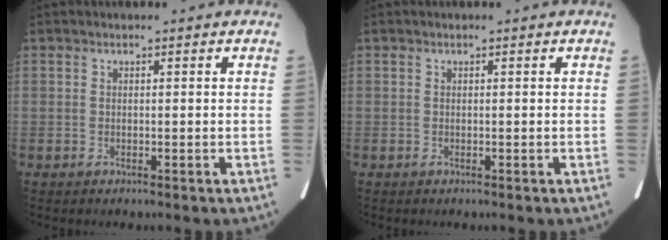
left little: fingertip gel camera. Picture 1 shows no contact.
{"total": 0.0}